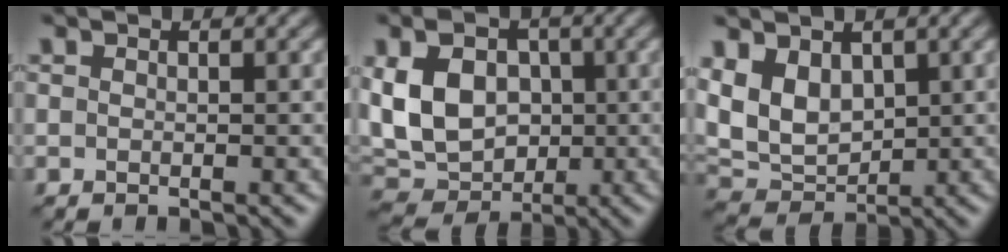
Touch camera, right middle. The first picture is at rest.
{"total": 8.1, "force": [0.4, 6.1, 5.4], "torque": [-0.112, 0.002, 0.003]}
{"total": 5.5, "force": [1.8, 3.8, 3.6], "torque": [-0.078, -0.006, 0.035]}